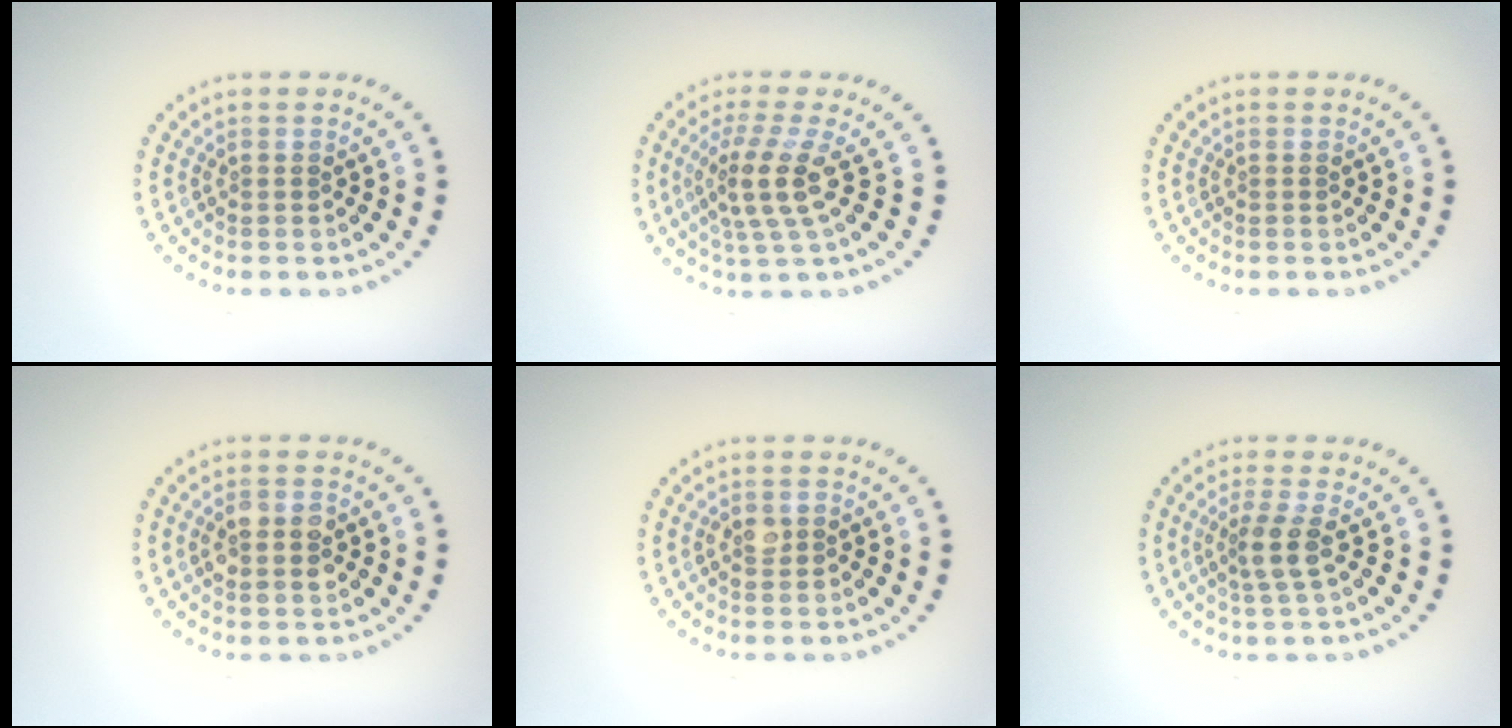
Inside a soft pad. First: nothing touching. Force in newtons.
{"total": 3.8, "press": 2.9, "slide": 2.4}
{"total": 0.0}
{"total": 2.4, "press": 2.4, "slide": 0.3}
{"total": 1.4, "press": 1.3, "slide": 0.3}
{"total": 2.5, "press": 2.0, "slide": 1.5}